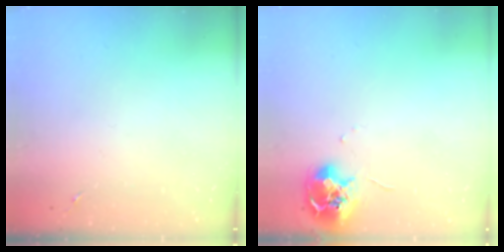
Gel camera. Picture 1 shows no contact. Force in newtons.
{"total": 9.6, "press": 9.5, "slide": 0.6}